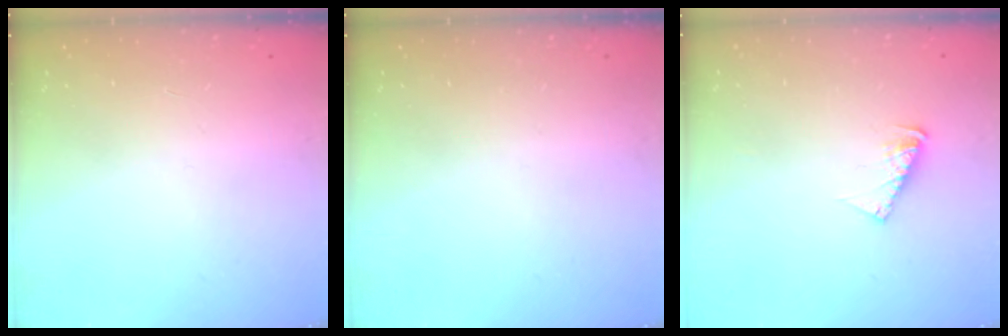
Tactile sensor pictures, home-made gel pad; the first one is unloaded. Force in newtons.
{"total": 0.0}
{"total": 5.4, "press": 5.4, "slide": 0.4}